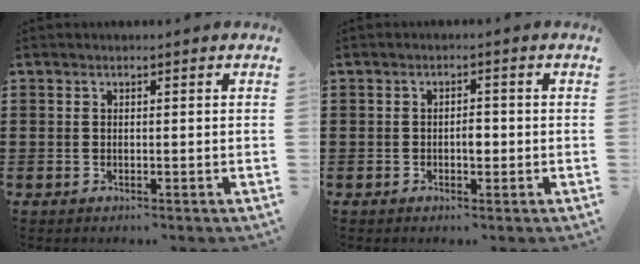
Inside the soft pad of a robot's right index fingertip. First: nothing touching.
{"total": 2.1, "force": [-0.4, 1.0, 1.8], "torque": [-0.034, 0.002, -0.008]}